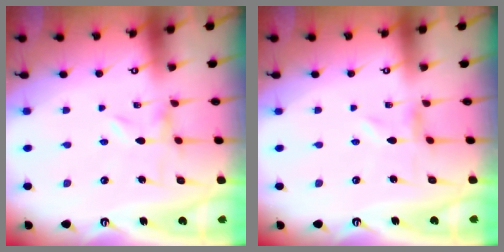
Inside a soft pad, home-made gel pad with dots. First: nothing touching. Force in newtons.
{"total": 0.0}